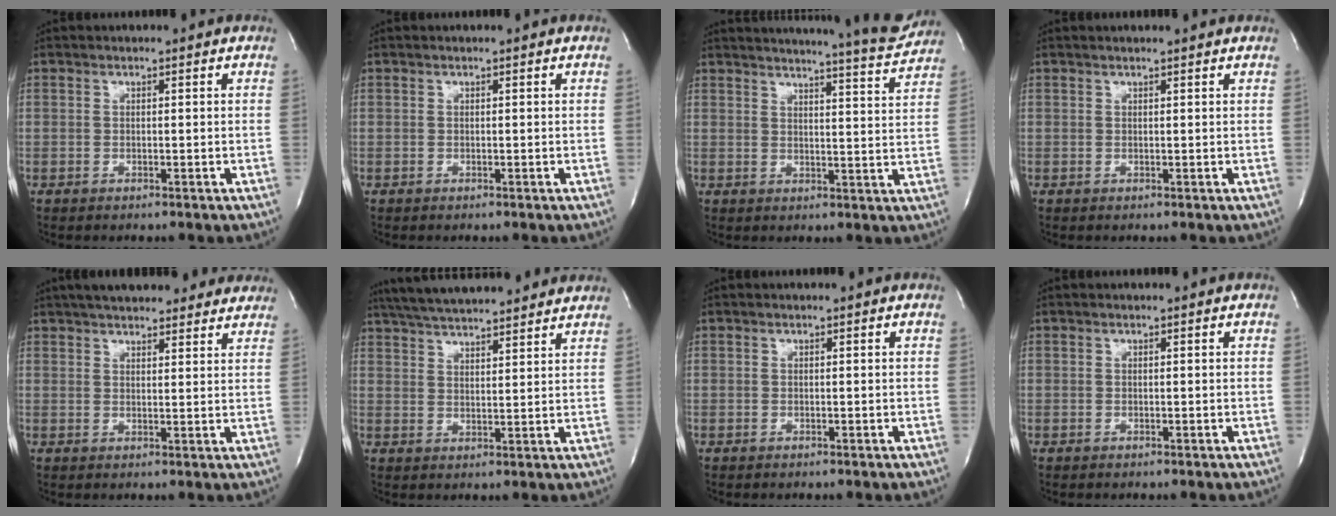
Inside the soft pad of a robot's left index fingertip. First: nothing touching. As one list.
[{"total": 0.0}, {"total": 15.4, "force": [14.6, 0.1, 4.9], "torque": [-0.074, -0.051, 0.172]}, {"total": 2.1, "force": [1.9, -0.1, 0.7], "torque": [-0.013, 0.012, 0.024]}, {"total": 18.1, "force": [15.8, 4.7, 7.5], "torque": [-0.110, 0.035, 0.207]}, {"total": 17.3, "force": [15.4, 2.5, 7.4], "torque": [-0.127, 0.040, 0.227]}, {"total": 0.0}, {"total": 0.0}]